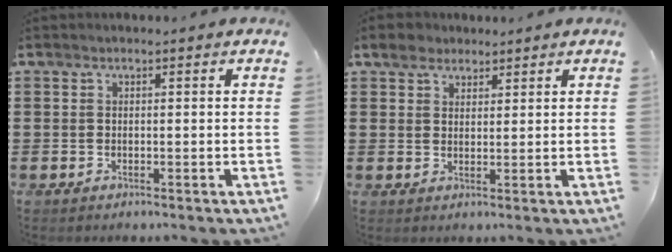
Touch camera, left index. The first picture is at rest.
{"total": 3.0, "force": [2.2, 1.9, 0.6], "torque": [-0.014, 0.009, 0.039]}